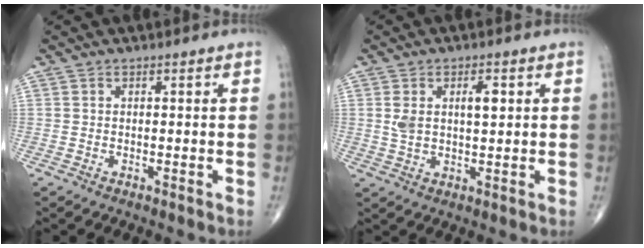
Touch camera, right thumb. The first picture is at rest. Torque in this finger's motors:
{"motor_torque": [1.10, 1.32, 0.97, 0.37, 0.09]}